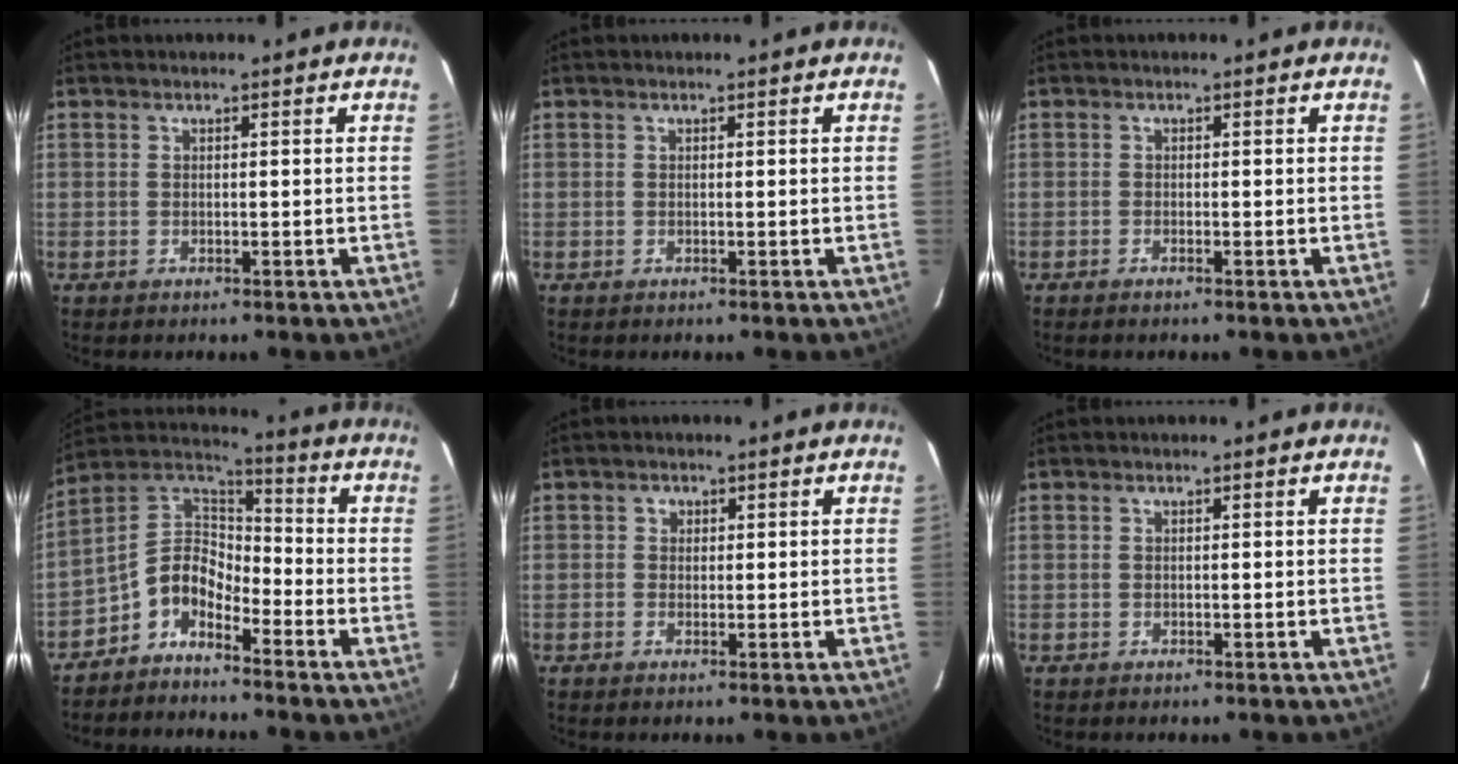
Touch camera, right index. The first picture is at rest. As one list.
[{"total": 0.0}, {"total": 0.7, "force": [-0.6, 0.1, 0.4], "torque": [-0.009, 0.000, -0.013]}, {"total": 8.6, "force": [-5.4, 5.0, 4.4], "torque": [-0.098, 0.037, -0.119]}, {"total": 1.3, "force": [0.1, 1.2, 0.2], "torque": [0.001, 0.003, -0.002]}, {"total": 0.0}]